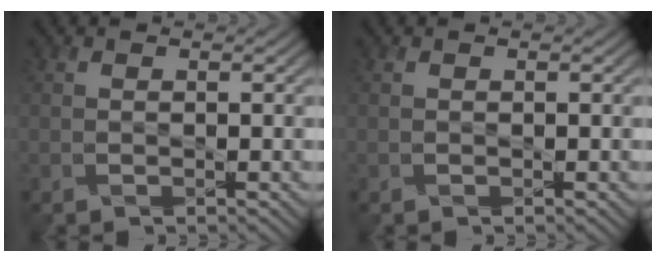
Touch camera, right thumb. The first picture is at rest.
{"total": 0.0}